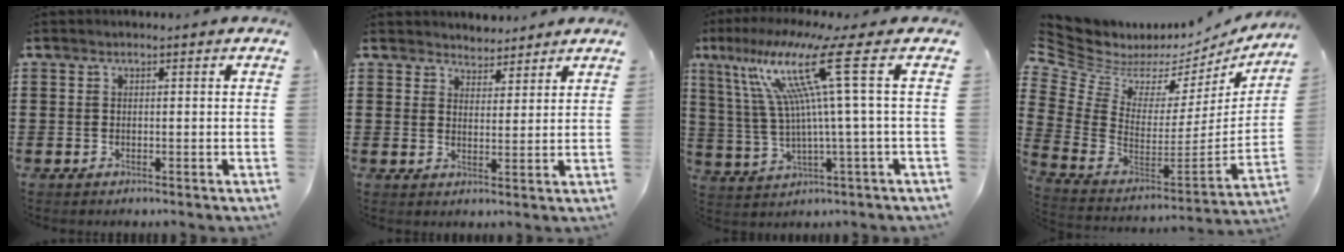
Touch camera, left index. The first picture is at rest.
{"total": 3.5, "force": [3.3, 1.1, -0.4], "torque": [-0.007, -0.005, 0.063]}
{"total": 15.6, "force": [5.4, -0.2, 14.6], "torque": [-0.323, -0.024, 0.062]}
{"total": 4.4, "force": [3.6, 2.4, 0.3], "torque": [-0.042, -0.045, 0.063]}